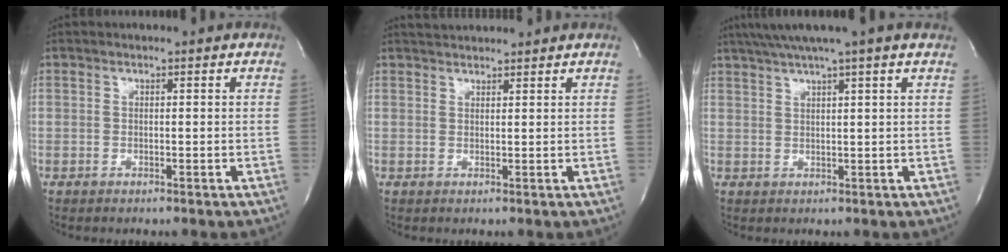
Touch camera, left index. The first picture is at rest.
{"total": 3.7, "force": [3.6, 0.4, 0.6], "torque": [-0.015, 0.030, 0.059]}
{"total": 7.9, "force": [6.2, -1.4, 4.7], "torque": [-0.076, 0.027, 0.084]}